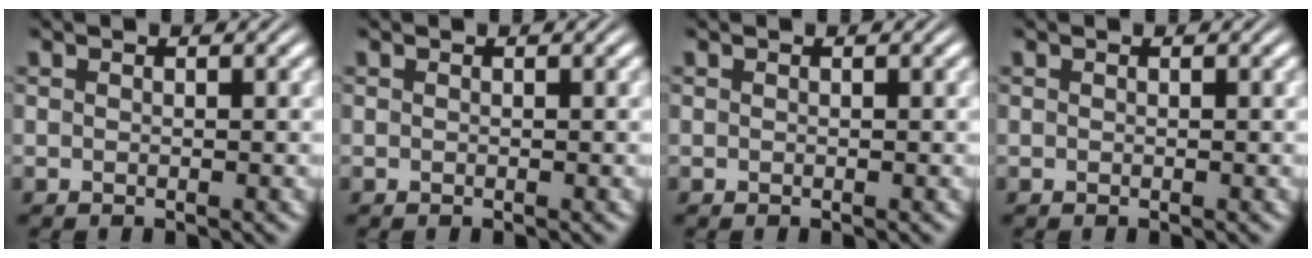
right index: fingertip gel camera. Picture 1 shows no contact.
{"total": 0.0}
{"total": 0.0}
{"total": 0.0}